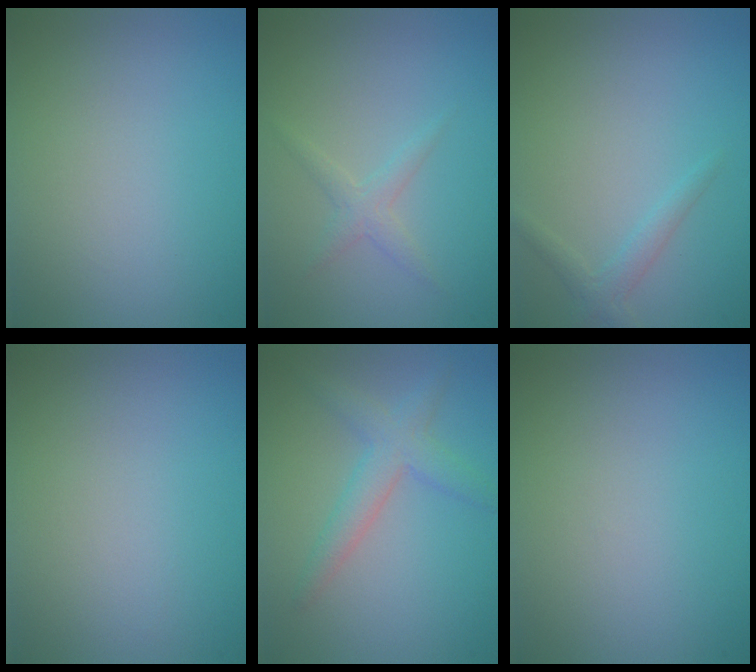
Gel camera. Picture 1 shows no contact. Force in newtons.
{"total": 1.5, "press": 1.5, "slide": 0.1}
{"total": 1.5, "press": 1.5, "slide": 0.1}
{"total": 0.0}
{"total": 3.0, "press": 3.0, "slide": 0.2}
{"total": 0.0}